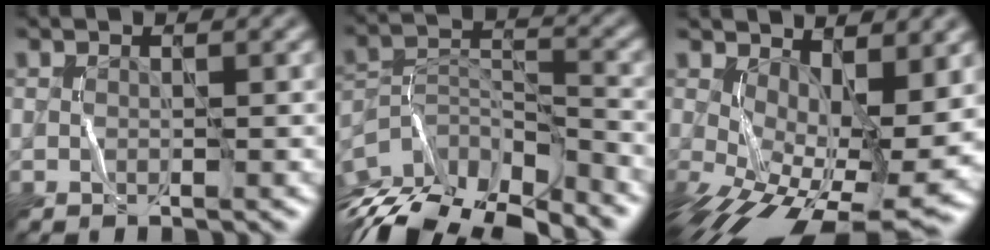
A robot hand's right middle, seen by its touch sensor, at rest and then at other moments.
{"total": 12.1, "force": [-9.9, 3.9, 5.7], "torque": [-0.121, -0.001, -0.160]}
{"total": 12.7, "force": [-0.9, 5.8, 11.3], "torque": [-0.194, -0.030, 0.004]}